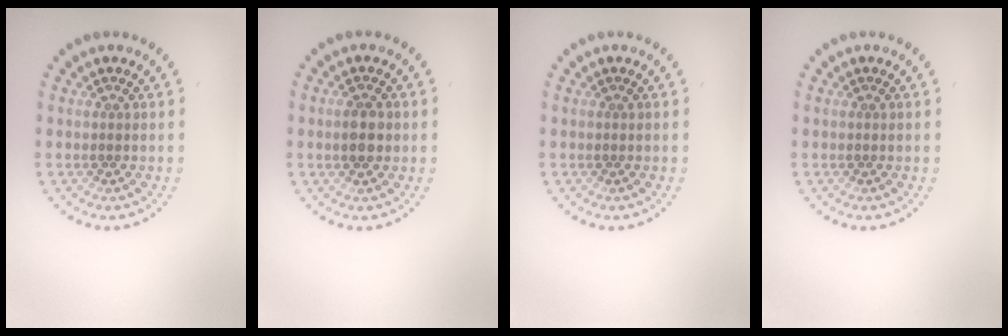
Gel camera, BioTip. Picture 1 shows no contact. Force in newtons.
{"total": 2.6, "press": 2.6, "slide": 0.2}
{"total": 0.0}
{"total": 0.0}